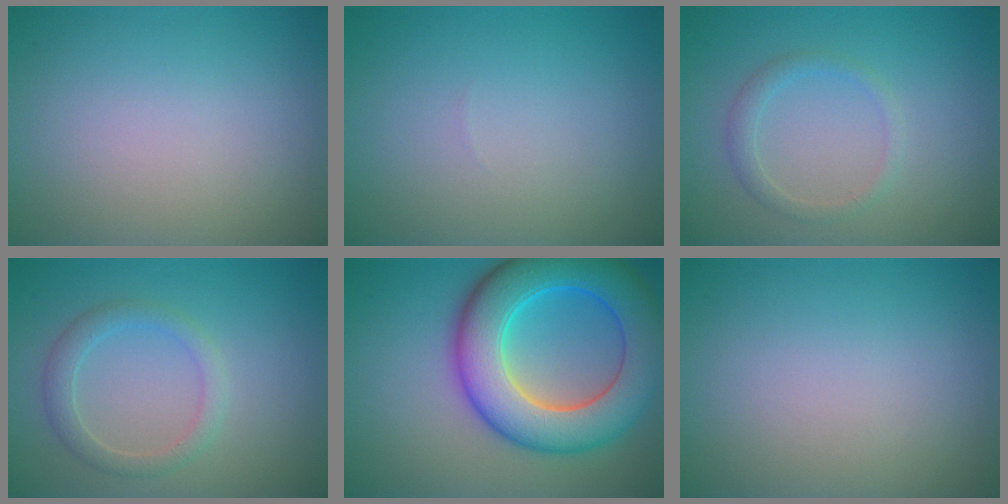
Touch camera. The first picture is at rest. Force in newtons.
{"total": 0.0}
{"total": 1.5, "press": 1.5, "slide": 0.1}
{"total": 2.3, "press": 2.3, "slide": 0.1}
{"total": 10.8, "press": 10.8, "slide": 0.3}
{"total": 0.0}